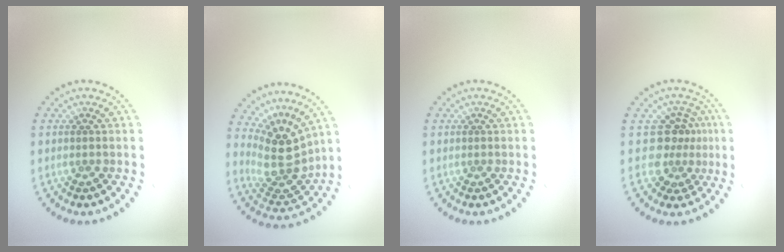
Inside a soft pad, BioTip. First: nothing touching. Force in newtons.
{"total": 4.4, "press": 3.2, "slide": 3.0}
{"total": 0.0}
{"total": 3.3, "press": 2.3, "slide": 2.4}